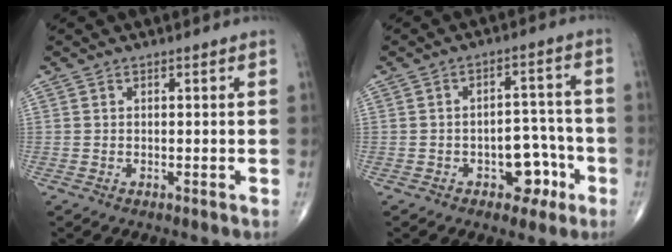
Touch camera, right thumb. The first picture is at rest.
{"total": 7.7, "force": [-3.4, 4.8, 4.9], "torque": [-0.031, 0.040, -0.045]}